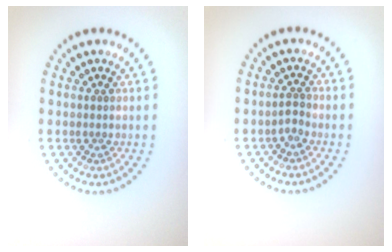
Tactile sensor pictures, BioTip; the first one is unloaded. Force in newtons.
{"total": 1.1, "press": 0.9, "slide": 0.6}